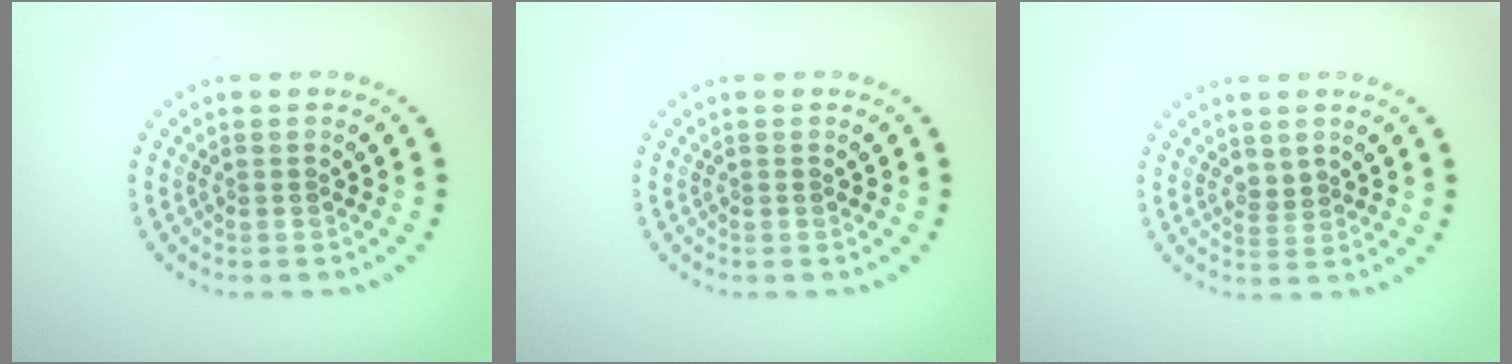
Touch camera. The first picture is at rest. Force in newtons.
{"total": 0.0}
{"total": 1.1, "press": 0.8, "slide": 0.7}